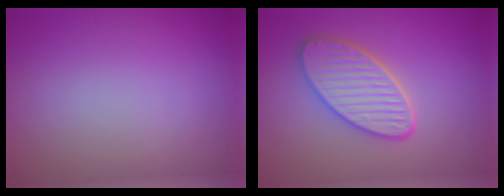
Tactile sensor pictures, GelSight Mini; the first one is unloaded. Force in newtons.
{"total": 5.3, "press": 4.3, "slide": 3.0}